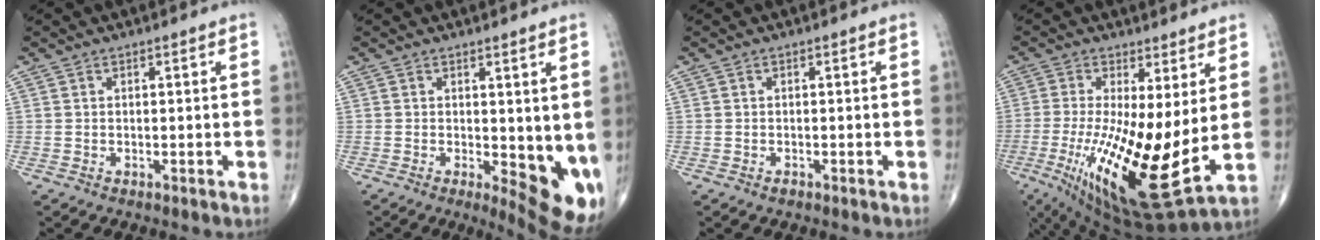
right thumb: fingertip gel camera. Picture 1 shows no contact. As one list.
[{"total": 10.3, "force": [-0.3, 4.1, 9.4], "torque": [-0.108, -0.023, 0.005]}, {"total": 0.7, "force": [-0.5, 0.4, 0.2], "torque": [0.002, 0.001, -0.009]}, {"total": 20.8, "force": [-1.3, 5.9, 19.9], "torque": [-0.384, -0.042, -0.004]}]